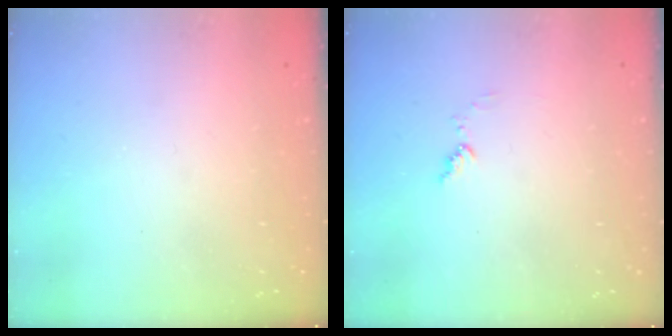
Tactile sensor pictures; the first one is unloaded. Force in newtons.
{"total": 4.9, "press": 4.9, "slide": 0.3}